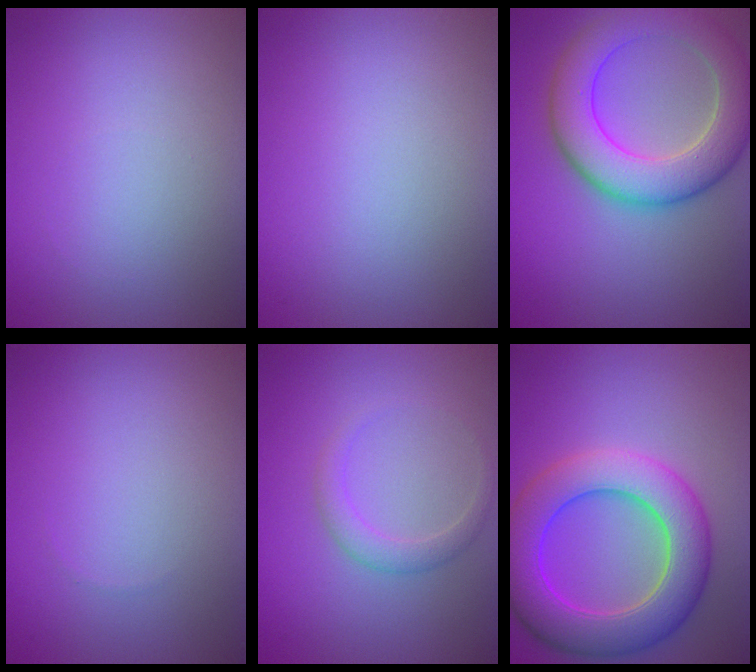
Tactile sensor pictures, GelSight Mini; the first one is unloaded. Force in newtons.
{"total": 0.0}
{"total": 8.0, "press": 8.0, "slide": 0.4}
{"total": 0.0}
{"total": 1.9, "press": 1.9, "slide": 0.0}
{"total": 8.6, "press": 8.6, "slide": 0.3}